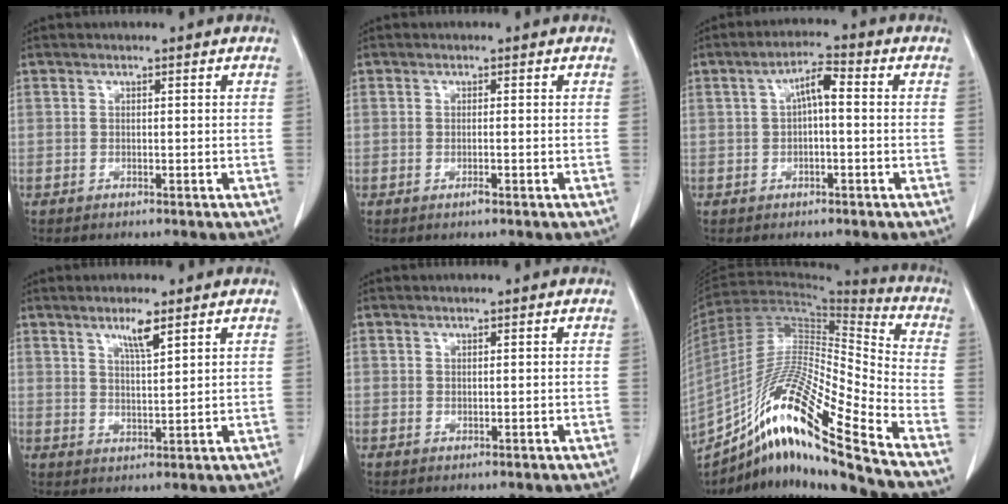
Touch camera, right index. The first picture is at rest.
{"total": 1.3, "force": [-0.6, 0.1, 1.2], "torque": [-0.024, -0.002, -0.010]}
{"total": 4.6, "force": [0.5, 1.2, 4.4], "torque": [-0.081, 0.016, 0.005]}
{"total": 4.3, "force": [2.8, 0.4, 3.2], "torque": [-0.060, -0.005, 0.051]}
{"total": 0.0}
{"total": 22.2, "force": [-15.0, 0.0, 16.3], "torque": [-0.319, -0.017, -0.279]}